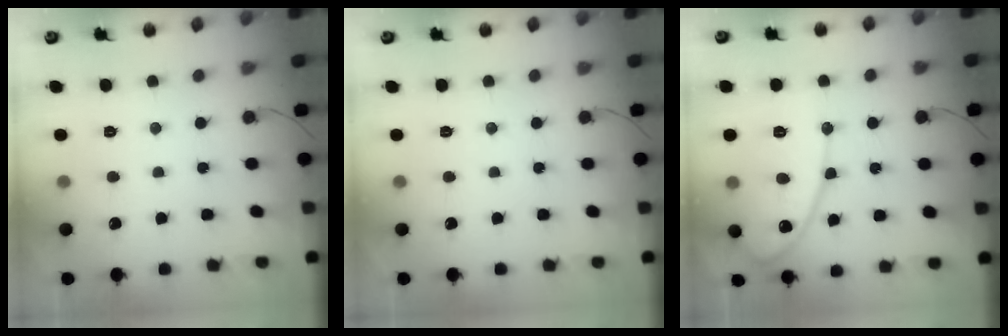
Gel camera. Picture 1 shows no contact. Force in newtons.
{"total": 0.0}
{"total": 13.9, "press": 13.8, "slide": 1.4}